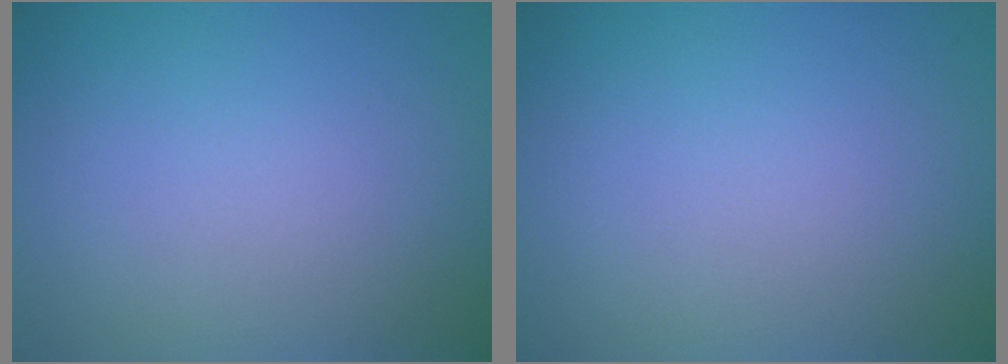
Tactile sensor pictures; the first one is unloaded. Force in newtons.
{"total": 0.0}